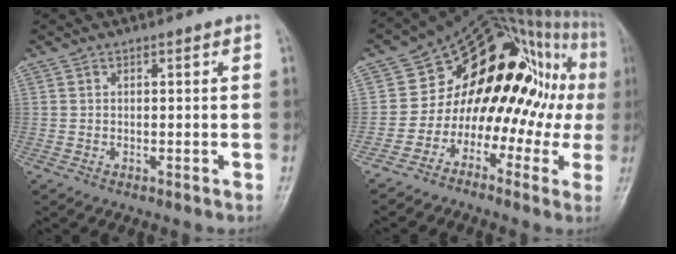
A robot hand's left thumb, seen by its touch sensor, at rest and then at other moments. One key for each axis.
{"total": 22.3, "fx": -0.3, "fy": 14.4, "fz": 17.0, "tx": -0.165, "ty": 0.096, "tz": -0.009}